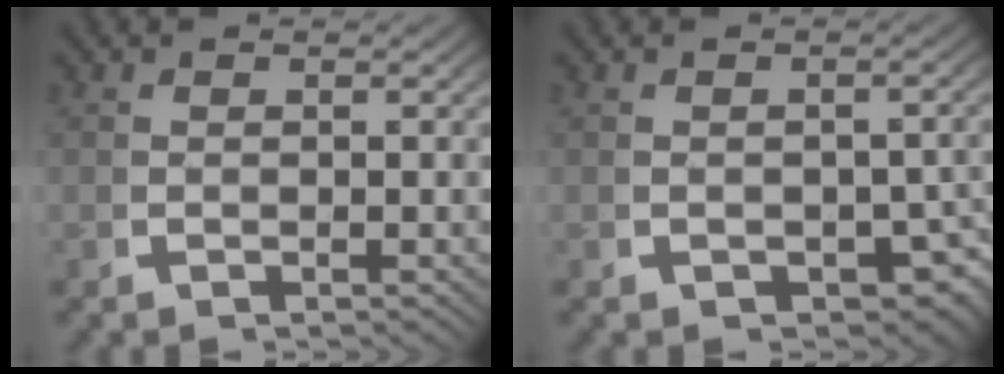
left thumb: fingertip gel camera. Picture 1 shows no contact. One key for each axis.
{"total": 3.9, "fx": -1.3, "fy": 2.6, "fz": 2.7, "tx": -0.036, "ty": -0.025, "tz": -0.008}